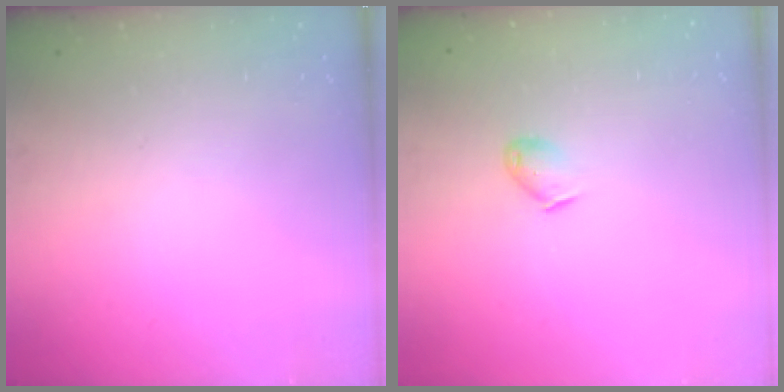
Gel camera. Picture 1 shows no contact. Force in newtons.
{"total": 4.3, "press": 4.2, "slide": 0.8}